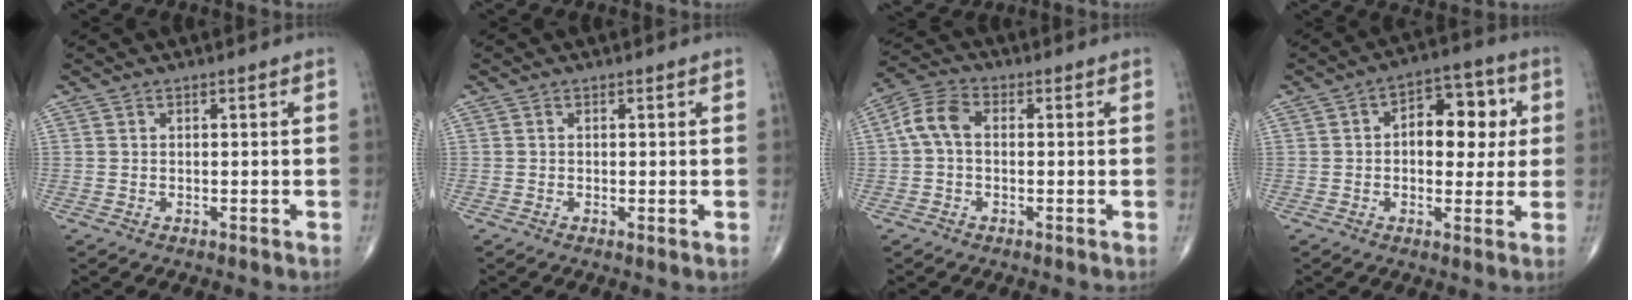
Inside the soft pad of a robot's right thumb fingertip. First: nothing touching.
{"total": 0.6, "force": [-0.1, 0.1, 0.6], "torque": [-0.017, -0.004, -0.003]}
{"total": 6.3, "force": [0.2, 4.1, 4.8], "torque": [-0.095, 0.020, -0.005]}
{"total": 11.4, "force": [1.7, 6.8, 8.9], "torque": [-0.083, 0.019, 0.019]}